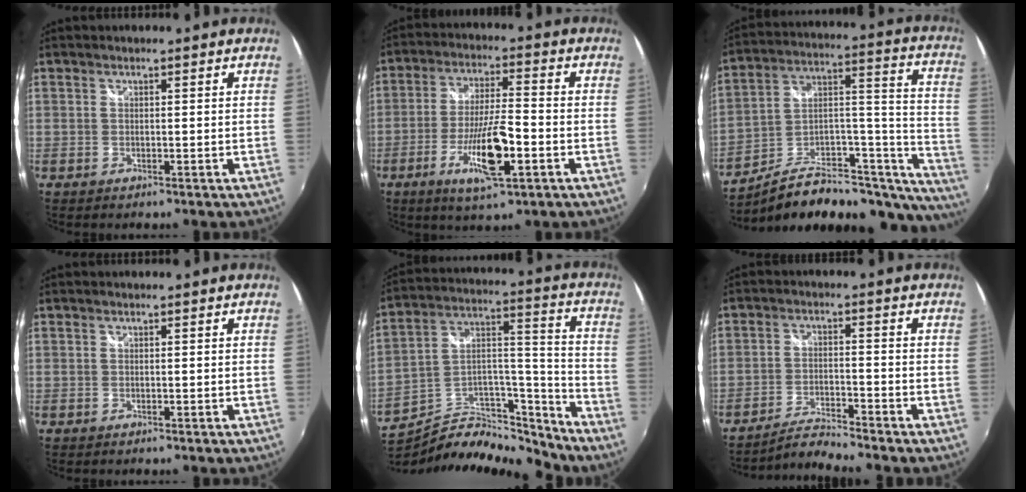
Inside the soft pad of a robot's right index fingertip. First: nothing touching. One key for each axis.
{"total": 12.2, "fx": -4.9, "fy": 2.0, "fz": 11.0, "tx": -0.215, "ty": -0.014, "tz": -0.087}
{"total": 25.1, "fx": -16.4, "fy": 11.3, "fz": 15.3, "tx": -0.189, "ty": 0.039, "tz": -0.239}
{"total": 0.0}
{"total": 16.9, "fx": -15.4, "fy": 4.8, "fz": 5.1, "tx": -0.079, "ty": 0.043, "tz": -0.265}
{"total": 5.0, "fx": -4.9, "fy": -1.1, "fz": 0.4, "tx": -0.027, "ty": 0.005, "tz": -0.096}